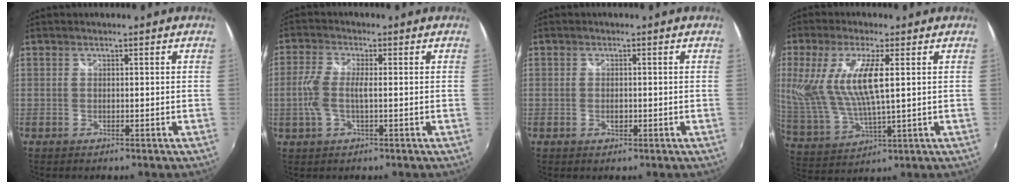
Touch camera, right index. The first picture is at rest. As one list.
[{"total": 5.8, "force": [-0.5, 1.9, 5.5], "torque": [-0.119, 0.002, -0.008]}, {"total": 1.3, "force": [-0.3, 0.8, 1.0], "torque": [-0.018, -0.001, -0.005]}, {"total": 14.5, "force": [3.5, 4.1, 13.4], "torque": [-0.266, -0.007, 0.081]}]